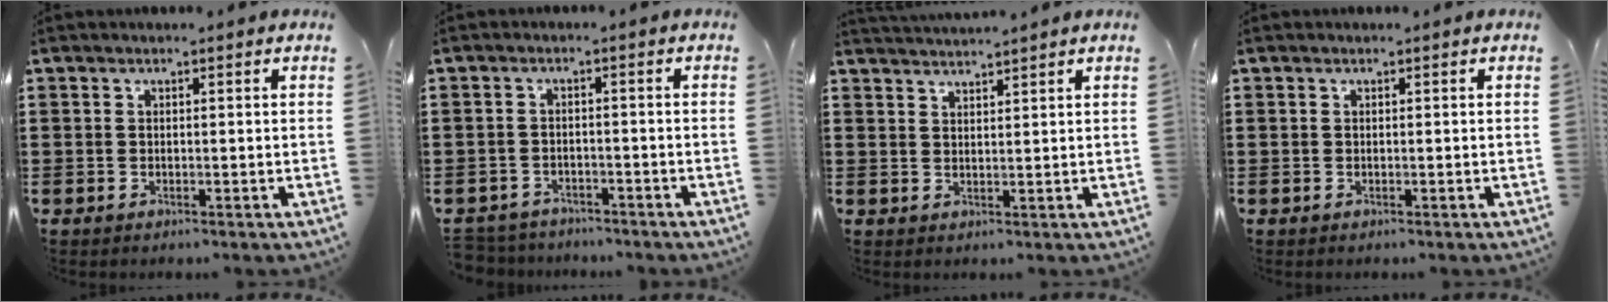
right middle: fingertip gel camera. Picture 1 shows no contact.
{"total": 2.7, "force": [-2.6, 0.6, -0.3], "torque": [-0.002, 0.000, -0.061]}
{"total": 2.1, "force": [2.1, -0.1, 0.0], "torque": [-0.006, 0.000, 0.042]}
{"total": 0.0}